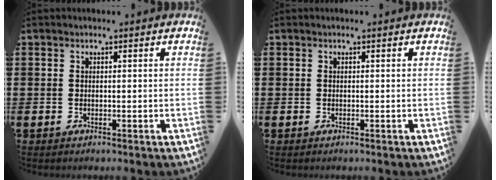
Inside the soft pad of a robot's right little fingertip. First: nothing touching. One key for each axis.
{"total": 0.0}